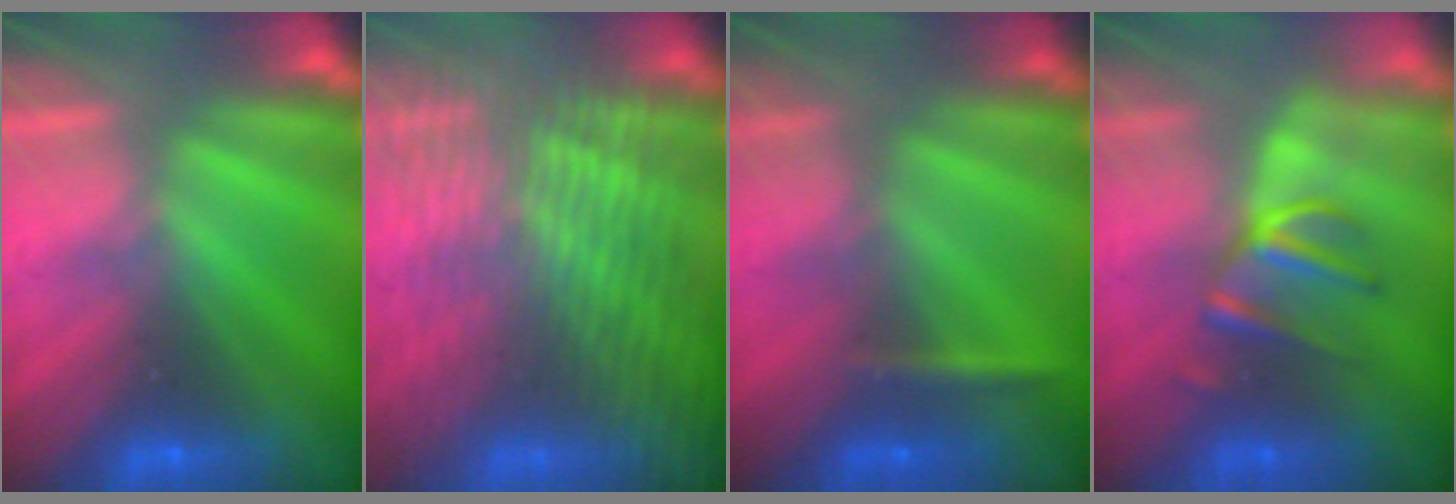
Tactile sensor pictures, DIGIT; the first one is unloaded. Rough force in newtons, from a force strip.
{"total": 7.6}
{"total": 2.3}
{"total": 3.1}